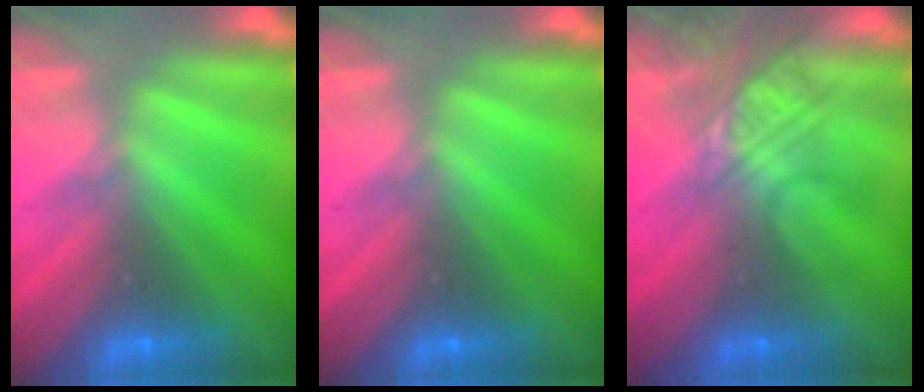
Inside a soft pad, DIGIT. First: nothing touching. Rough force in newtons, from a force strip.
{"total": 0.0}
{"total": 2.4}